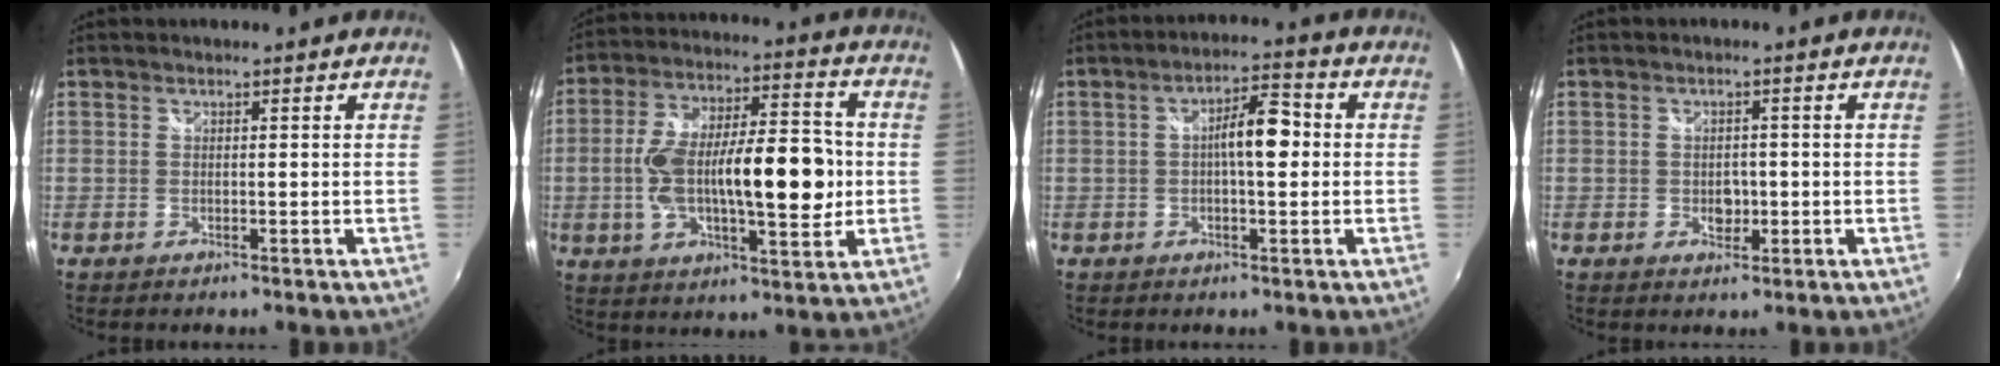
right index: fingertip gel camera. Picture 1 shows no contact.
{"total": 18.9, "force": [-1.8, 6.6, 17.6], "torque": [-0.308, 0.010, -0.028]}
{"total": 6.9, "force": [0.1, 2.0, 6.6], "torque": [-0.107, 0.015, -0.001]}
{"total": 3.2, "force": [-0.7, 2.6, 1.8], "torque": [-0.028, 0.000, -0.010]}